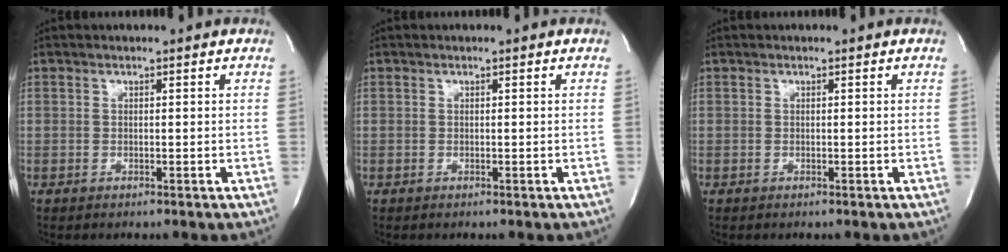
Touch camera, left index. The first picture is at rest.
{"total": 0.0}
{"total": 0.0}